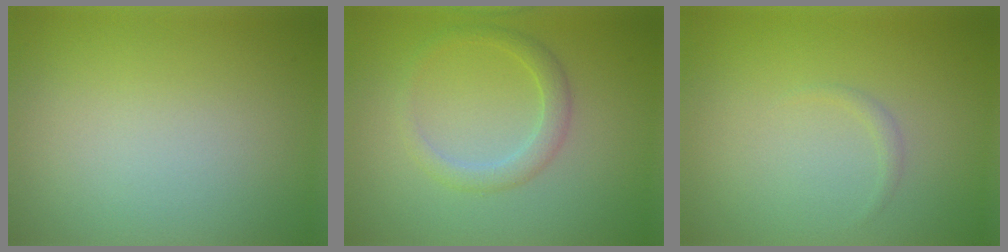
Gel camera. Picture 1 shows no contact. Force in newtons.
{"total": 2.1, "press": 2.1, "slide": 0.1}
{"total": 0.6, "press": 0.5, "slide": 0.1}